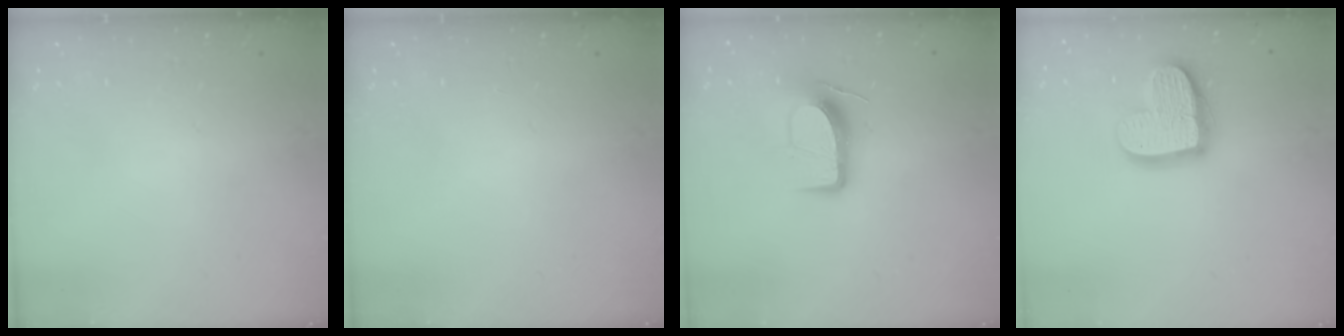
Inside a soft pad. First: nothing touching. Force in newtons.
{"total": 0.0}
{"total": 11.1, "press": 11.1, "slide": 0.5}
{"total": 16.2, "press": 16.1, "slide": 1.3}